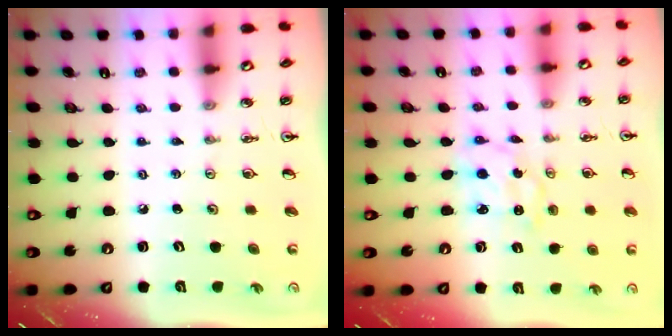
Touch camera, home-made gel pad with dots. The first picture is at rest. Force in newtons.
{"total": 2.3, "press": 2.3, "slide": 0.2}